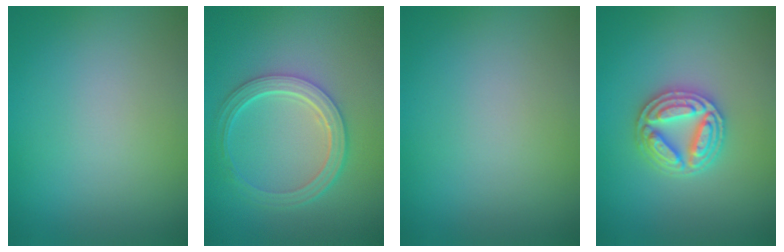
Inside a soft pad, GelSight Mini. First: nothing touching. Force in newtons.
{"total": 4.8, "press": 3.6, "slide": 3.2}
{"total": 0.0}
{"total": 4.7, "press": 4.6, "slide": 0.8}